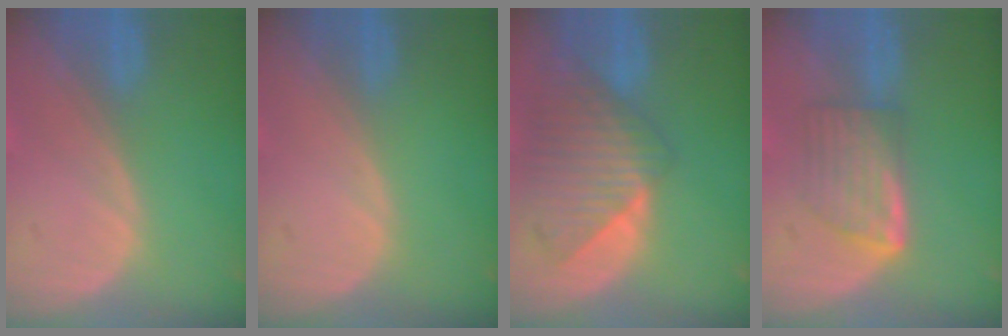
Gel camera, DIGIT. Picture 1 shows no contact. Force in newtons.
{"total": 0.0}
{"total": 8.8, "press": 8.0, "slide": 3.5}
{"total": 5.9, "press": 5.5, "slide": 2.2}